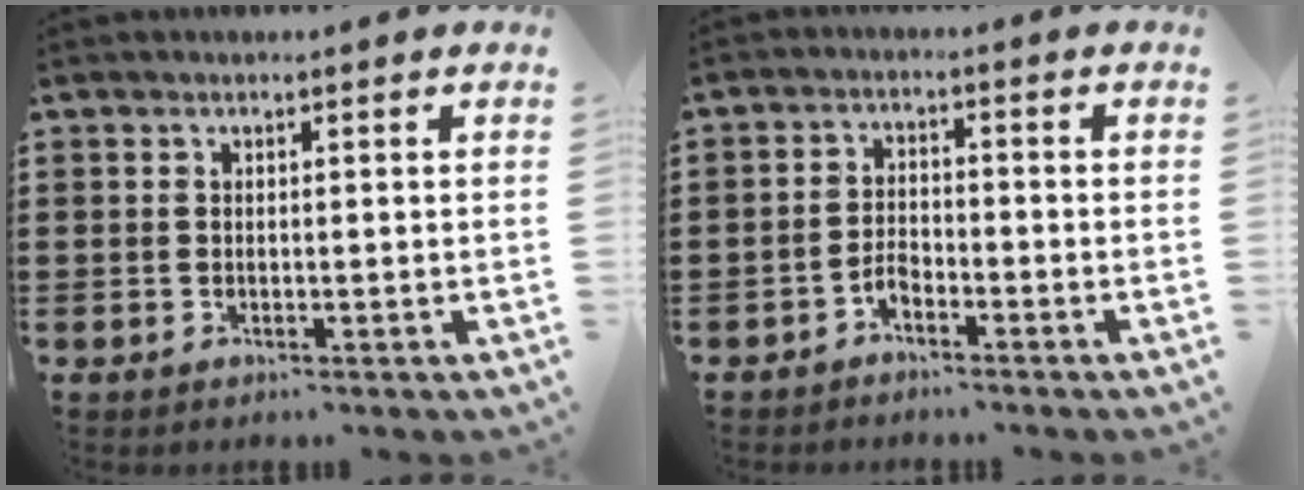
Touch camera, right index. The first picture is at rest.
{"total": 2.3, "force": [-2.0, 1.0, 0.6], "torque": [-0.018, 0.005, -0.041]}